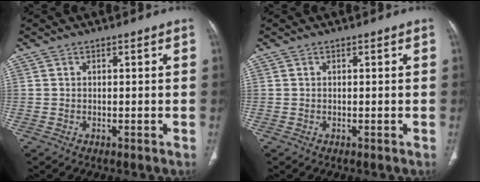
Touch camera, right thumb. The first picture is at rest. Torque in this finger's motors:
{"motor_torque": [-0.22, 0.21, -0.22, -0.04, 0.05]}